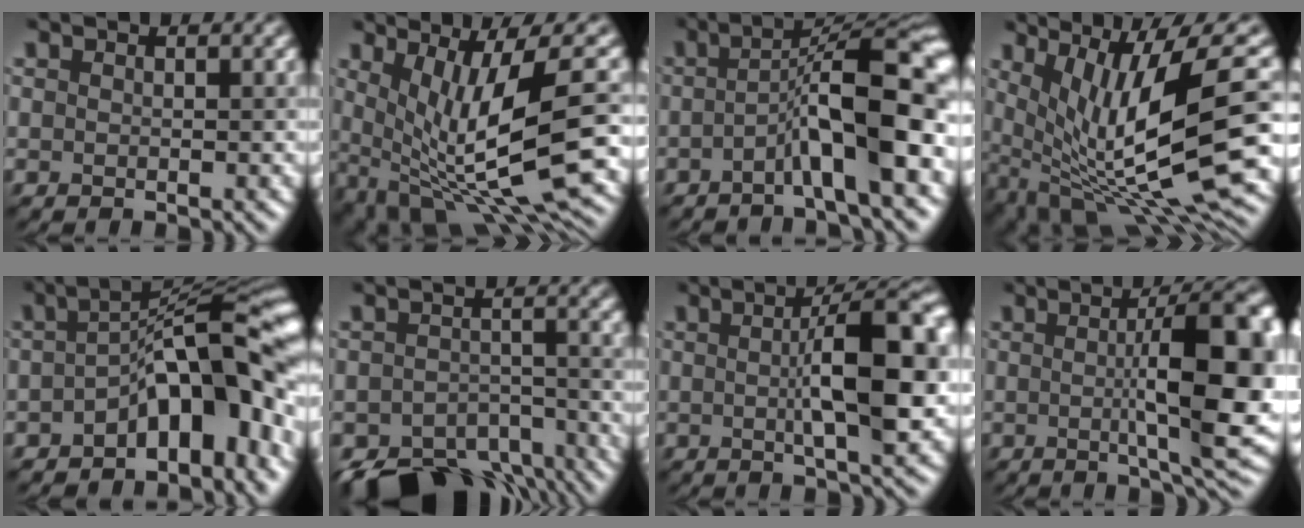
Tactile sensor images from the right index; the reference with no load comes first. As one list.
[{"total": 12.6, "force": [0.4, 4.6, 11.8], "torque": [-0.201, -0.028, 0.033]}, {"total": 8.3, "force": [-2.1, 1.4, 7.9], "torque": [-0.114, 0.022, -0.043]}, {"total": 14.3, "force": [1.8, 5.2, 13.2], "torque": [-0.228, -0.012, 0.058]}, {"total": 10.1, "force": [-2.9, 4.1, 8.8], "torque": [-0.107, 0.016, -0.056]}, {"total": 10.4, "force": [-8.3, 4.7, 4.1], "torque": [-0.057, -0.022, -0.115]}, {"total": 8.8, "force": [0.3, 2.1, 8.5], "torque": [-0.116, 0.006, 0.001]}, {"total": 11.5, "force": [0.3, 2.7, 11.2], "torque": [-0.146, 0.001, 0.005]}]